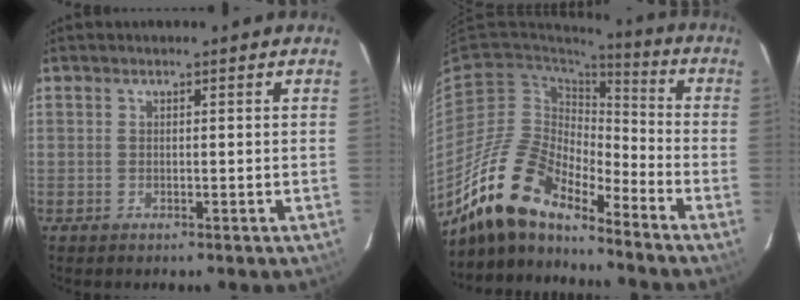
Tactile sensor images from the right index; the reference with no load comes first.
{"total": 16.3, "force": [-13.6, 4.8, 7.6], "torque": [-0.140, -0.007, -0.267]}